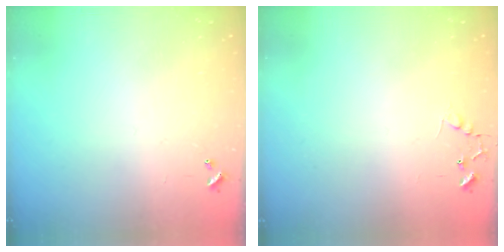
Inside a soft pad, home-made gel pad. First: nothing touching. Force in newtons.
{"total": 6.7, "press": 6.7, "slide": 0.4}